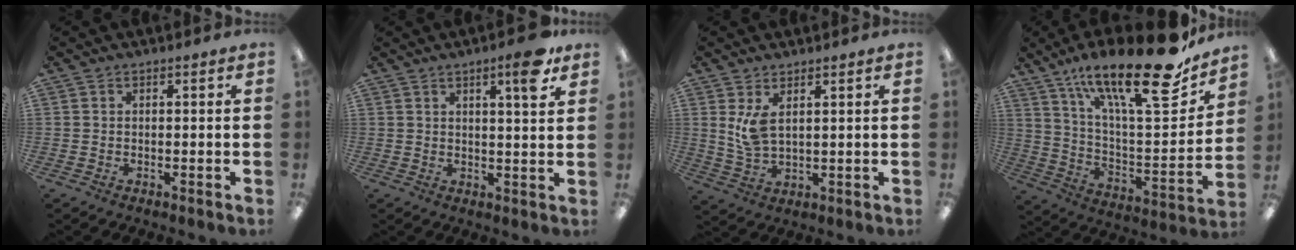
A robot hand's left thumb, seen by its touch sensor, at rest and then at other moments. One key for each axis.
{"total": 6.9, "fx": 4.2, "fy": 1.3, "fz": 5.3, "tx": -0.074, "ty": -0.015, "tz": 0.062}
{"total": 6.3, "fx": 2.8, "fy": 3.1, "fz": 4.7, "tx": -0.112, "ty": -0.007, "tz": 0.050}
{"total": 25.6, "fx": 18.0, "fy": 6.3, "fz": 17.0, "tx": -0.265, "ty": -0.120, "tz": 0.296}